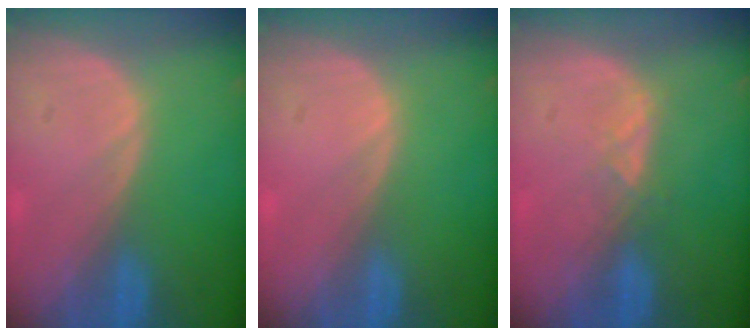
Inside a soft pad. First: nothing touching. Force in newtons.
{"total": 0.0}
{"total": 2.0, "press": 1.9, "slide": 0.7}